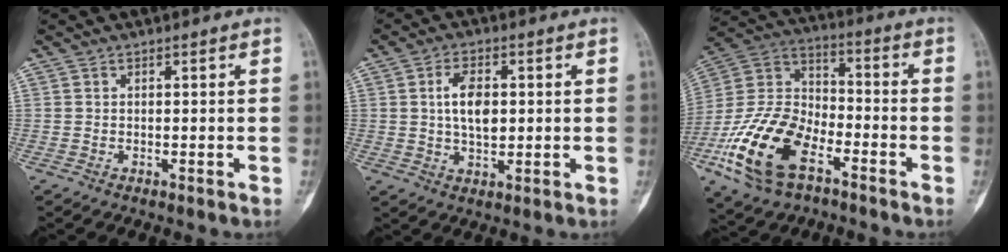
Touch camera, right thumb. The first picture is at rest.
{"total": 7.0, "force": [1.0, 3.9, 5.7], "torque": [-0.095, -0.002, 0.016]}
{"total": 20.0, "force": [-9.3, 10.9, 14.0], "torque": [-0.280, 0.048, -0.177]}